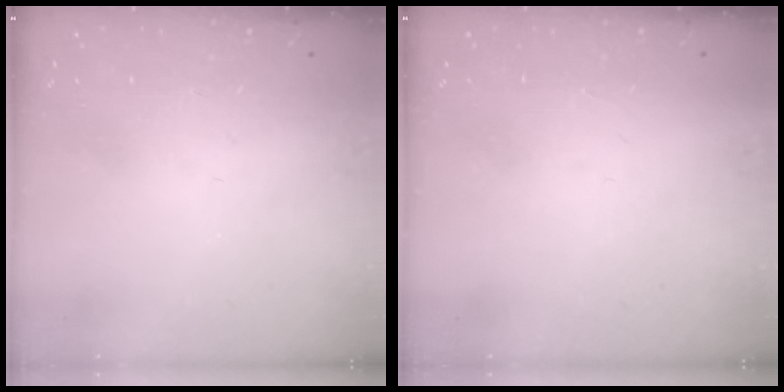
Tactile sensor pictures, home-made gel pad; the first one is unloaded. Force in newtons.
{"total": 1.5, "press": 1.5, "slide": 0.1}